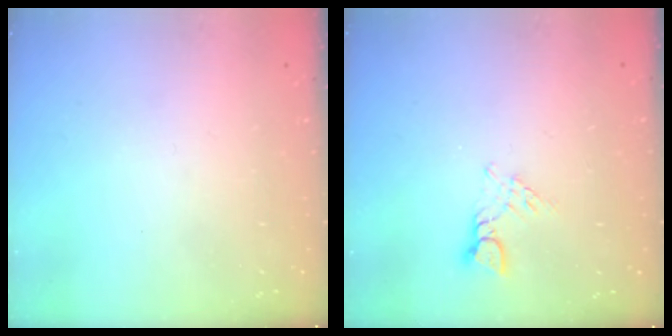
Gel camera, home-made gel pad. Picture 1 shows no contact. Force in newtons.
{"total": 2.8, "press": 2.8, "slide": 0.3}